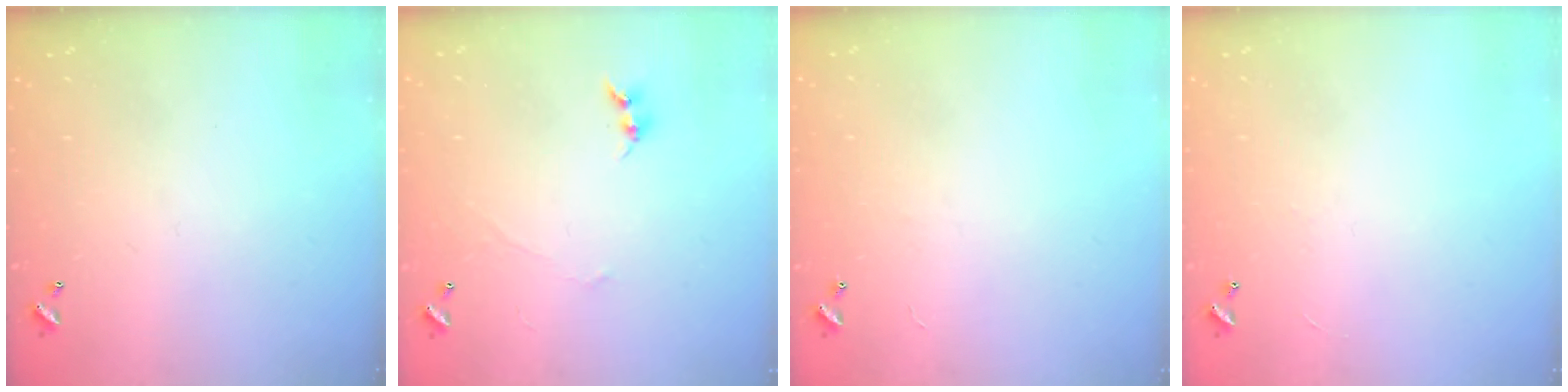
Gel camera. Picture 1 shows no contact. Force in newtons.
{"total": 1.5, "press": 1.4, "slide": 0.5}
{"total": 2.4, "press": 2.4, "slide": 0.3}
{"total": 1.2, "press": 1.1, "slide": 0.4}